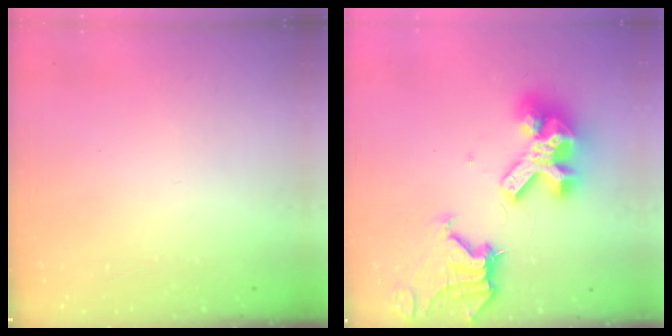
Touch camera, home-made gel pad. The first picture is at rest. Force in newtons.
{"total": 17.9, "press": 17.8, "slide": 2.2}